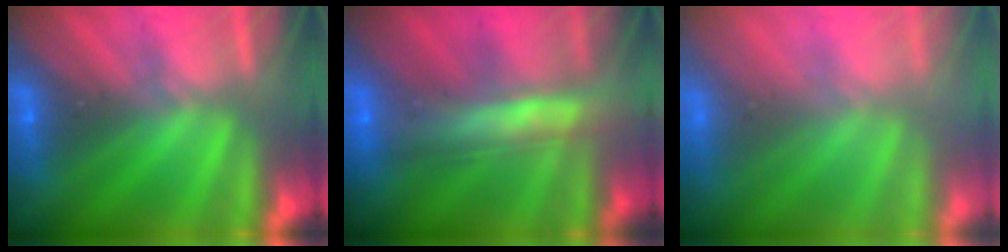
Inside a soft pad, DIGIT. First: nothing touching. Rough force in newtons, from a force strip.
{"total": 7.5}
{"total": 7.5}